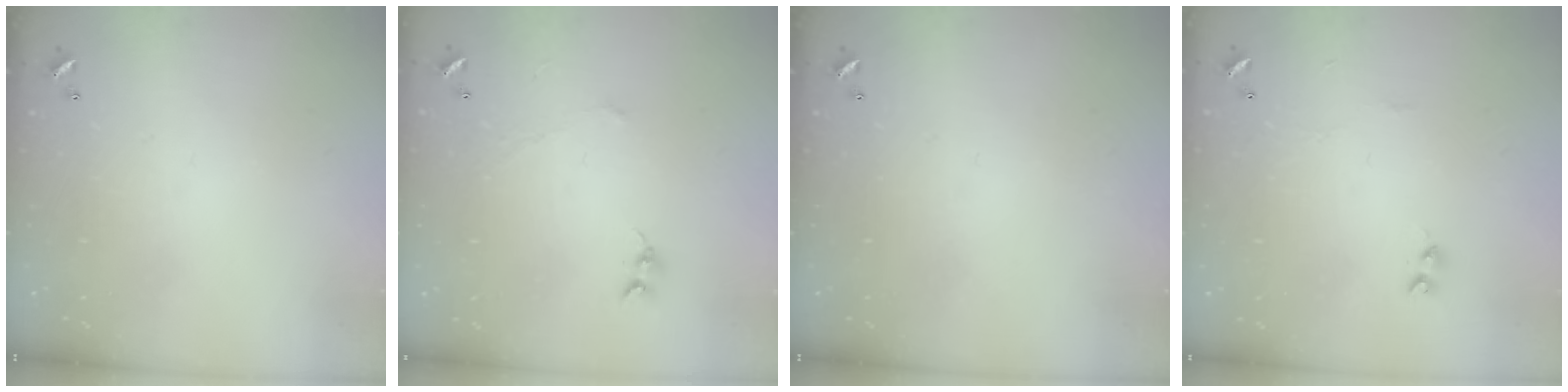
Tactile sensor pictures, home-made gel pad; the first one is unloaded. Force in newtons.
{"total": 0.0}
{"total": 0.0}
{"total": 2.1, "press": 2.1, "slide": 0.5}